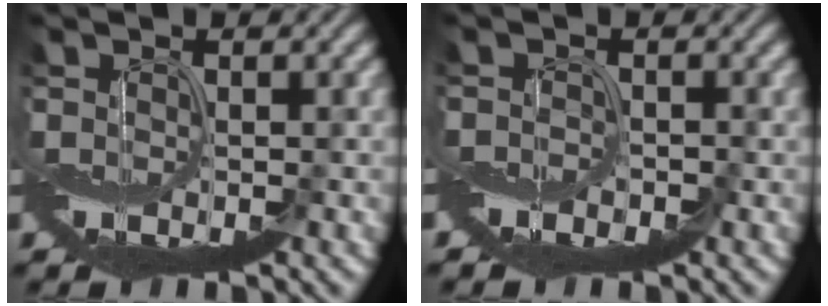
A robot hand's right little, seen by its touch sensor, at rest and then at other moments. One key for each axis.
{"total": 1.8, "fx": -1.5, "fy": 0.7, "fz": 0.5, "tx": -0.006, "ty": -0.003, "tz": -0.034}